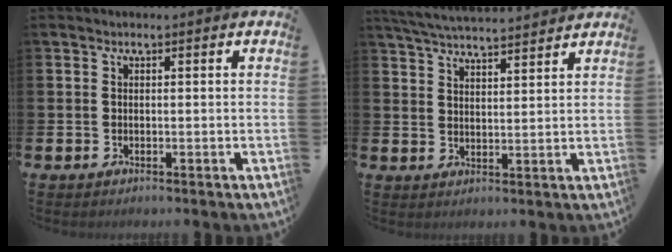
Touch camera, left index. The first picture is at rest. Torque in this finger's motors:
{"motor_torque": [0.54, -0.73, 0.09, 0.06]}